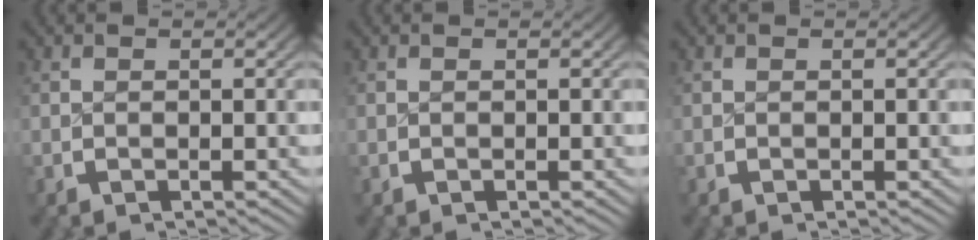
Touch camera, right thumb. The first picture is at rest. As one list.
[{"total": 0.0}, {"total": 0.0}]